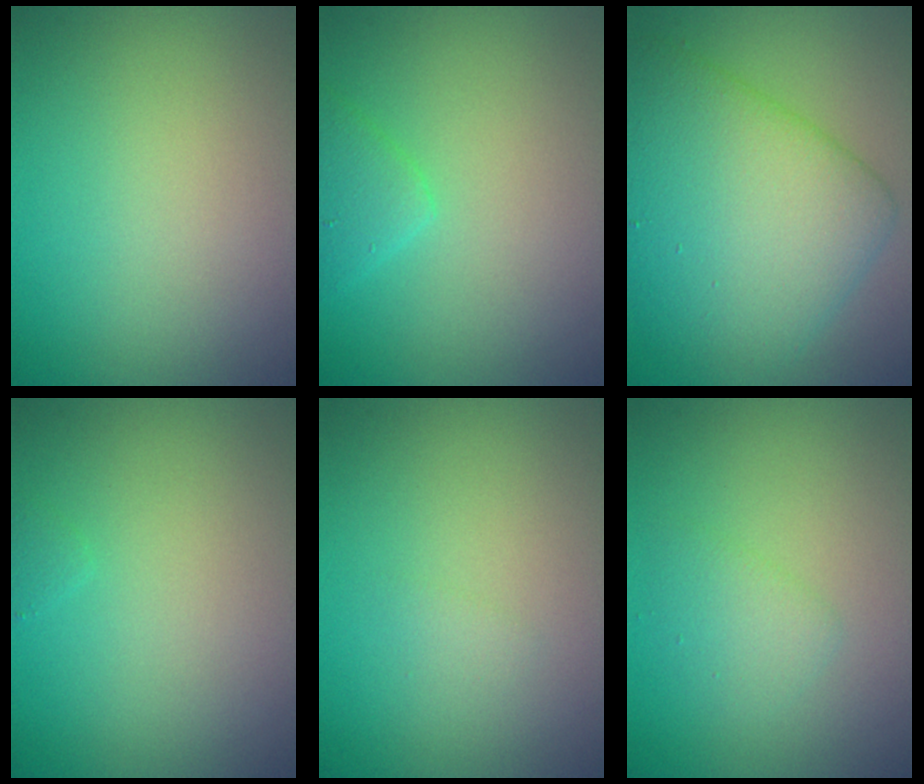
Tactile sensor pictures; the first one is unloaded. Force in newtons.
{"total": 2.2, "press": 2.2, "slide": 0.2}
{"total": 8.9, "press": 8.9, "slide": 0.2}
{"total": 0.5, "press": 0.5, "slide": 0.0}
{"total": 0.6, "press": 0.6, "slide": 0.0}
{"total": 1.7, "press": 1.7, "slide": 0.1}